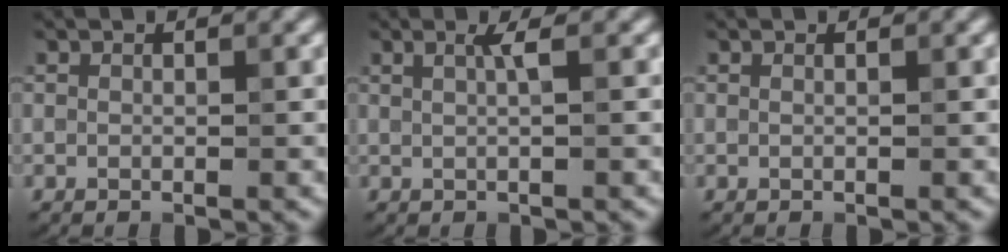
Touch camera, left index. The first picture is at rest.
{"total": 1.6, "force": [0.4, 0.4, 1.5], "torque": [-0.024, 0.002, 0.001]}
{"total": 0.6, "force": [0.2, 0.2, 0.5], "torque": [-0.007, -0.002, -0.005]}